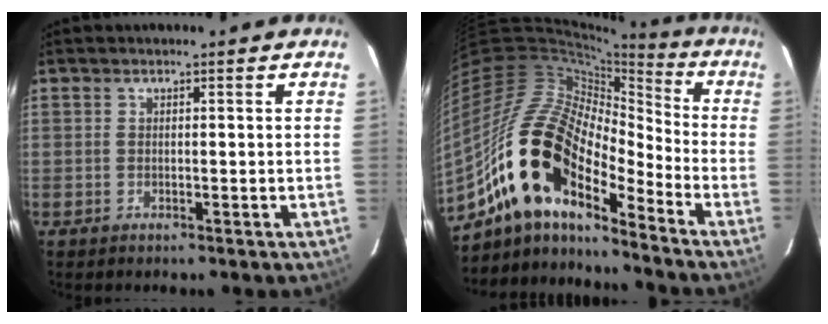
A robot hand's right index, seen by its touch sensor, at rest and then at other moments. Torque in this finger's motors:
{"motor_torque": [1.53, -0.53, 1.06, 0.21]}